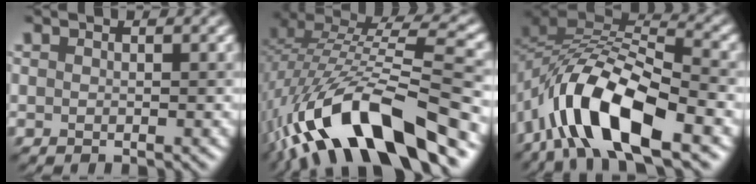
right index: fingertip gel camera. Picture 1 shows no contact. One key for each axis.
{"total": 14.0, "fx": -7.0, "fy": 4.7, "fz": 11.2, "tx": -0.213, "ty": 0.016, "tz": -0.117}
{"total": 11.5, "fx": -5.8, "fy": 4.7, "fz": 8.8, "tx": -0.158, "ty": 0.016, "tz": -0.119}